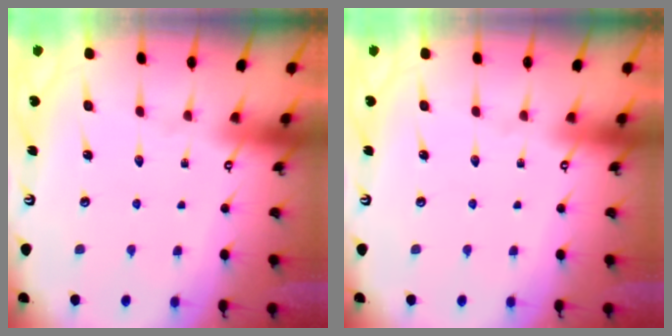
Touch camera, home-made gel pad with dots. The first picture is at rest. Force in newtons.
{"total": 0.0}